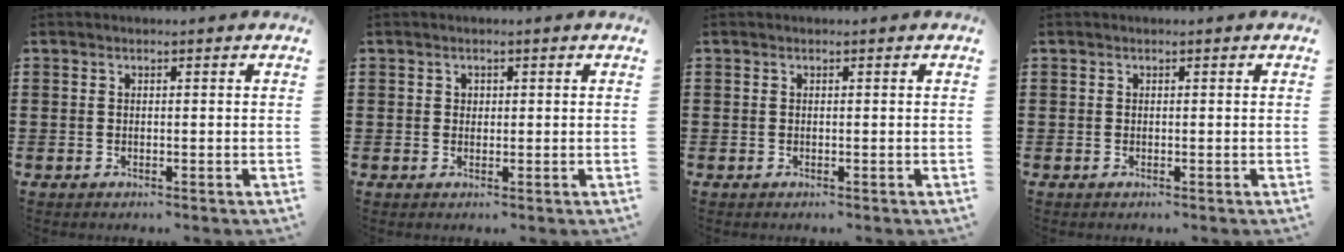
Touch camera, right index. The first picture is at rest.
{"total": 0.8, "force": [0.2, 0.7, 0.2], "torque": [-0.006, 0.004, 0.004]}
{"total": 0.0}
{"total": 0.0}